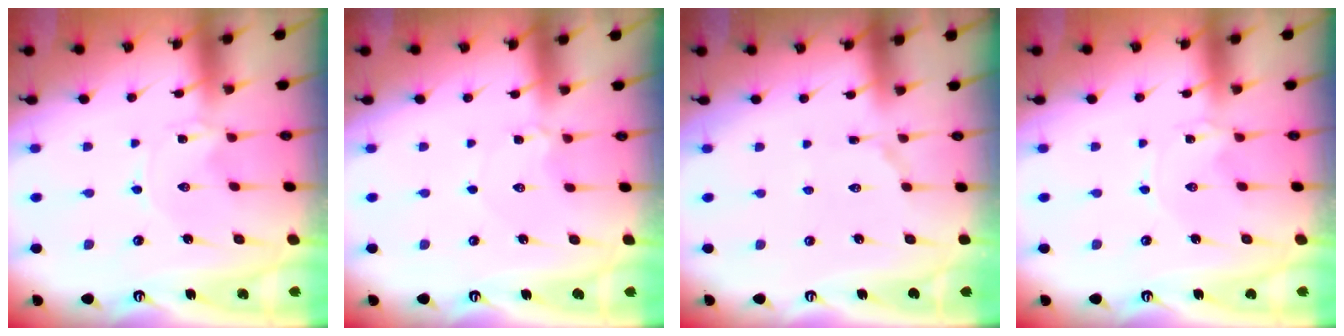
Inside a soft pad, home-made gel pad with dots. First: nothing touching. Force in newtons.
{"total": 2.1, "press": 2.1, "slide": 0.2}
{"total": 2.9, "press": 2.9, "slide": 0.3}
{"total": 0.7, "press": 0.7, "slide": 0.1}